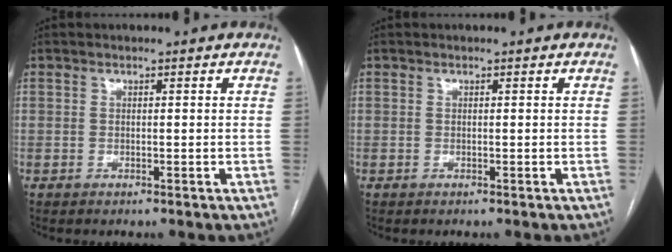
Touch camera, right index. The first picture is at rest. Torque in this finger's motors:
{"motor_torque": [0.00, 0.00, 0.00, 0.00]}